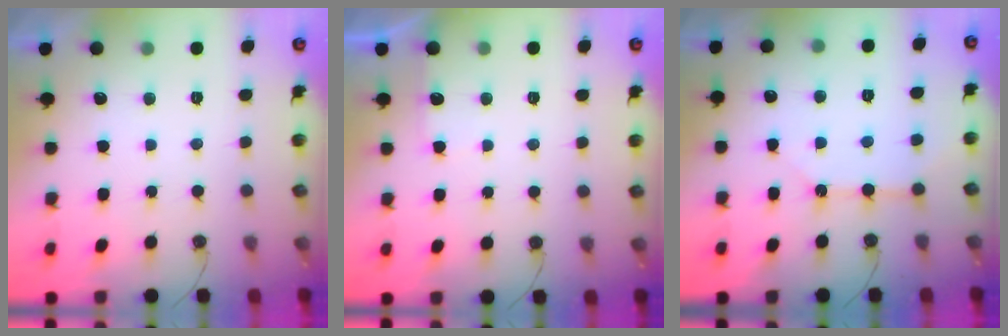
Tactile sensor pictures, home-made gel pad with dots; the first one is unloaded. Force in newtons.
{"total": 3.8, "press": 3.8, "slide": 0.3}
{"total": 7.8, "press": 7.8, "slide": 0.6}